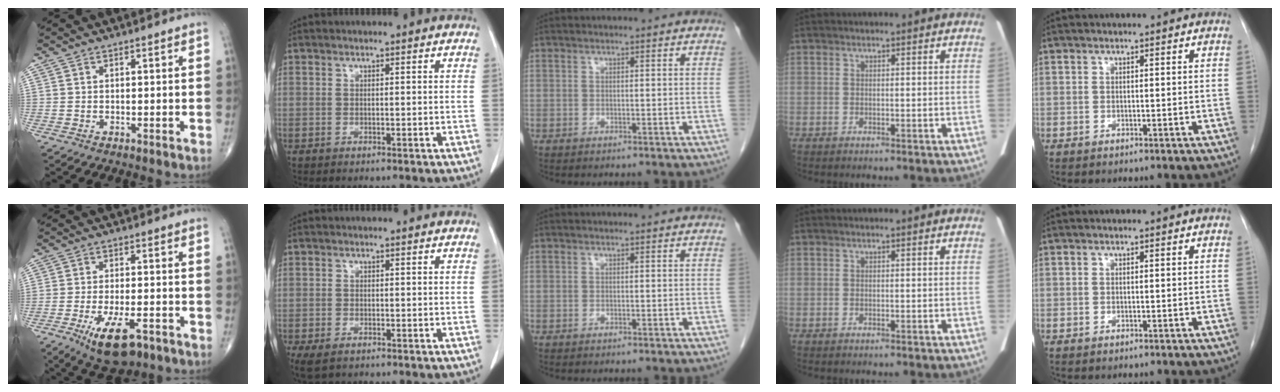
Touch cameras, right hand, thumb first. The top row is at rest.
{"thumb": {"total": 10.4, "force": [-5.4, 4.1, 8.0], "torque": [-0.135, 0.009, -0.081]}, "index": {"total": 3.4, "force": [-2.0, 1.8, 2.1], "torque": [-0.045, -0.010, -0.026]}}